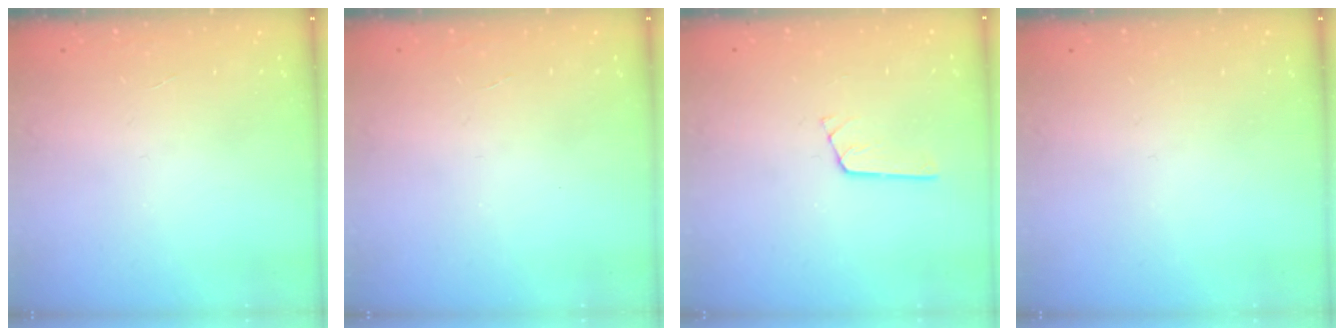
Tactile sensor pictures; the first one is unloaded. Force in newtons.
{"total": 0.0}
{"total": 2.4, "press": 2.4, "slide": 0.2}
{"total": 0.0}